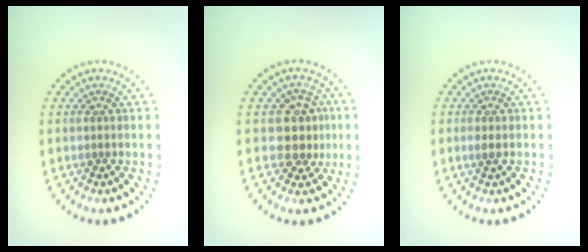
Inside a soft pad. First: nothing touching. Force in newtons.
{"total": 3.3, "press": 3.0, "slide": 1.5}
{"total": 0.8, "press": 0.8, "slide": 0.1}